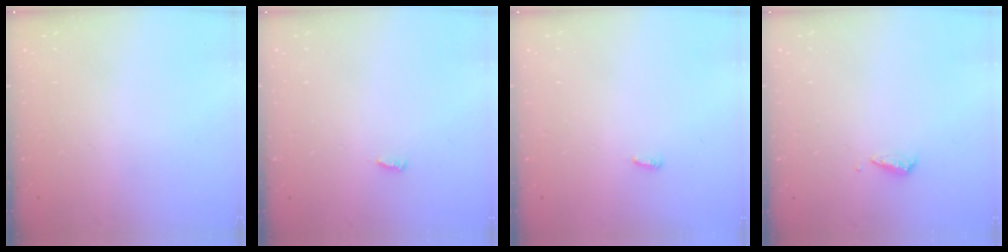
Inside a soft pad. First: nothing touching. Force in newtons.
{"total": 3.0, "press": 3.0, "slide": 0.0}
{"total": 2.9, "press": 2.9, "slide": 0.2}
{"total": 3.1, "press": 3.1, "slide": 0.3}